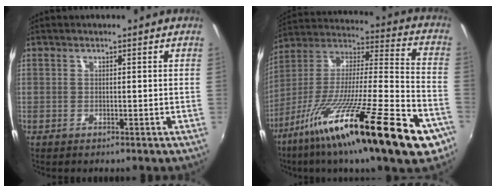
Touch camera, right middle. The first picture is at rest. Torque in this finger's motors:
{"motor_torque": [2.14, 0.00, 1.05, 0.21]}